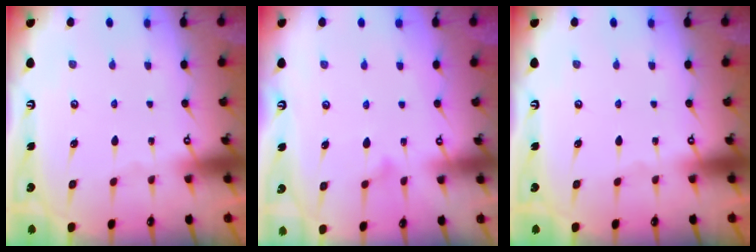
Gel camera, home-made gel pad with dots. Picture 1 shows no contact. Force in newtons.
{"total": 9.7, "press": 9.7, "slide": 0.3}
{"total": 0.0}